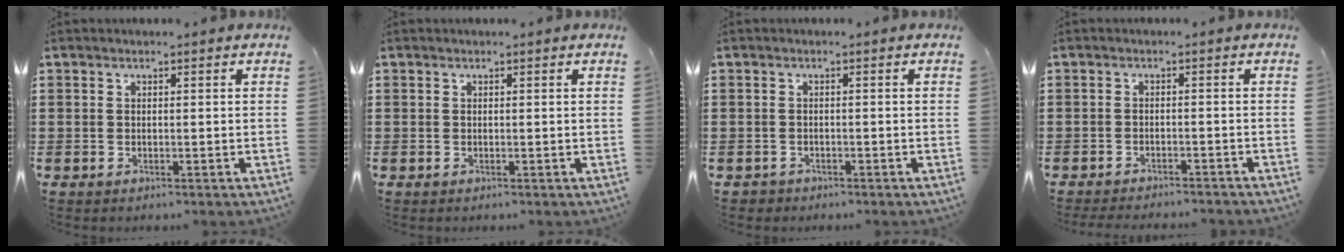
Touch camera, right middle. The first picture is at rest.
{"total": 0.0}
{"total": 0.8, "force": [-0.7, 0.4, -0.1], "torque": [0.000, 0.002, -0.016]}
{"total": 2.3, "force": [-2.3, -0.1, 0.2], "torque": [-0.006, -0.001, -0.047]}